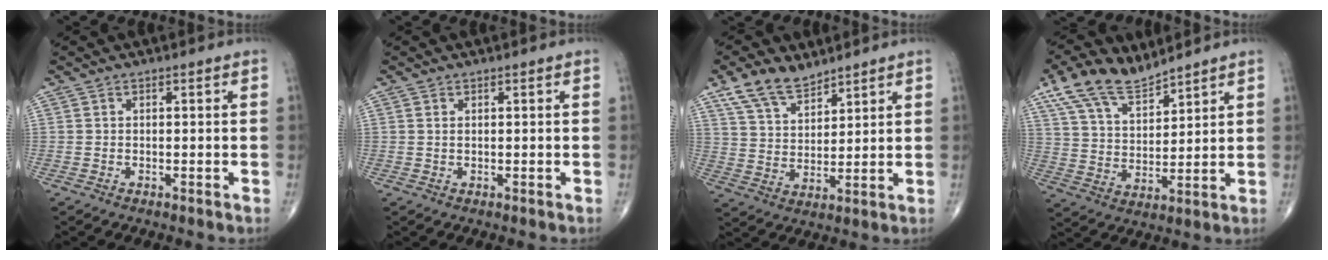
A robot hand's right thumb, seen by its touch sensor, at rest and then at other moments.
{"total": 0.6, "force": [0.3, 0.3, 0.5], "torque": [-0.011, 0.003, 0.007]}
{"total": 9.1, "force": [6.6, 4.4, 4.3], "torque": [-0.063, -0.031, 0.134]}
{"total": 11.3, "force": [8.5, 4.6, 5.8], "torque": [-0.099, -0.032, 0.174]}